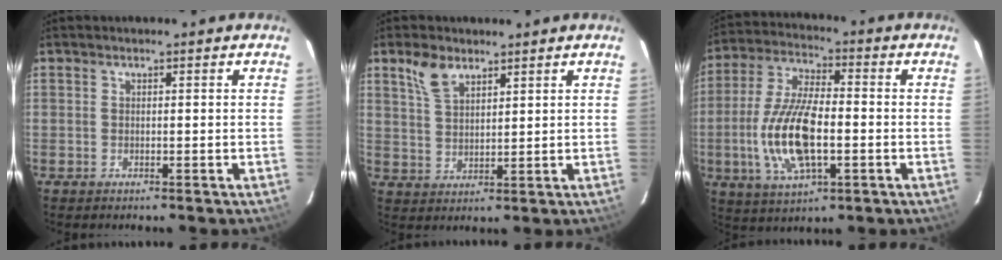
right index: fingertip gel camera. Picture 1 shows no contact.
{"total": 5.8, "force": [3.8, 2.9, 3.2], "torque": [-0.063, 0.010, 0.079]}
{"total": 15.4, "force": [-3.1, 6.2, 13.8], "torque": [-0.289, -0.004, -0.057]}